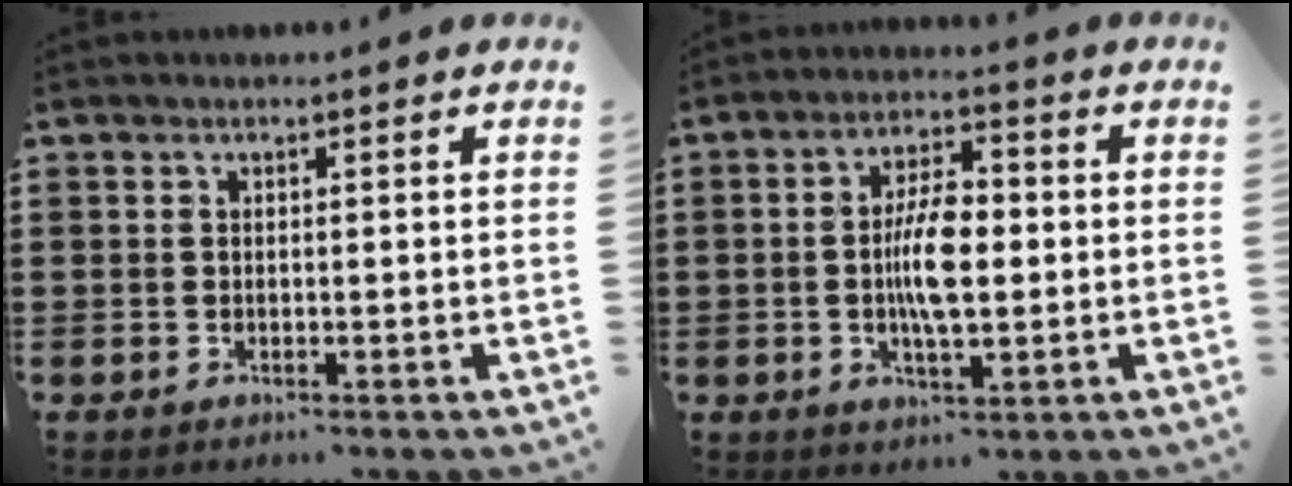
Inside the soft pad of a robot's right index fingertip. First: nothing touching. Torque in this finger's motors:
{"motor_torque": [0.69, -0.07, 0.40, 0.12]}